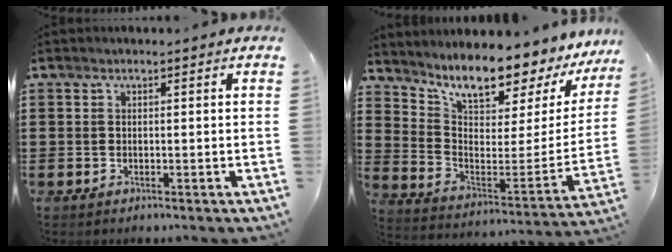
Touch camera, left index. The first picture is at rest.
{"total": 8.9, "force": [7.9, 1.4, 3.9], "torque": [-0.081, -0.077, 0.125]}